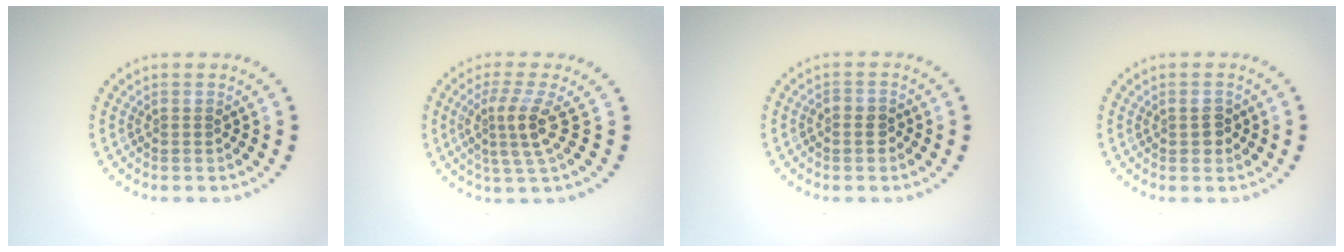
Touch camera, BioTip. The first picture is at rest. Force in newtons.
{"total": 3.3, "press": 2.4, "slide": 2.2}
{"total": 1.0, "press": 0.9, "slide": 0.4}
{"total": 1.4, "press": 1.4, "slide": 0.2}